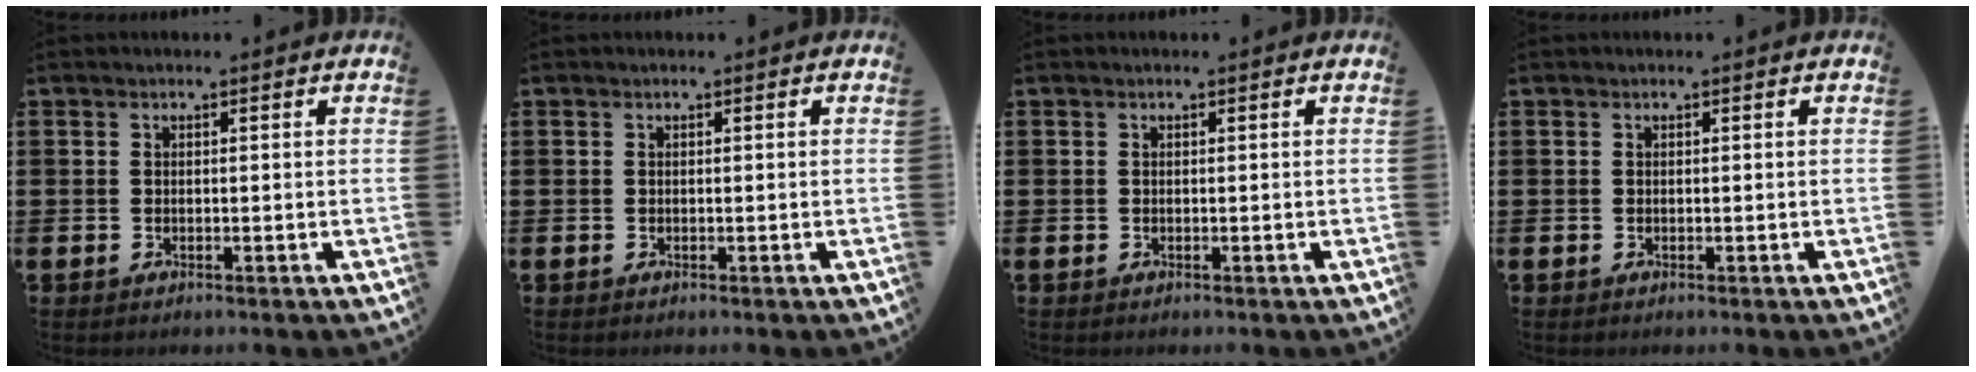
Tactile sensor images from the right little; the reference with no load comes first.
{"total": 0.0}
{"total": 0.0}
{"total": 0.0}